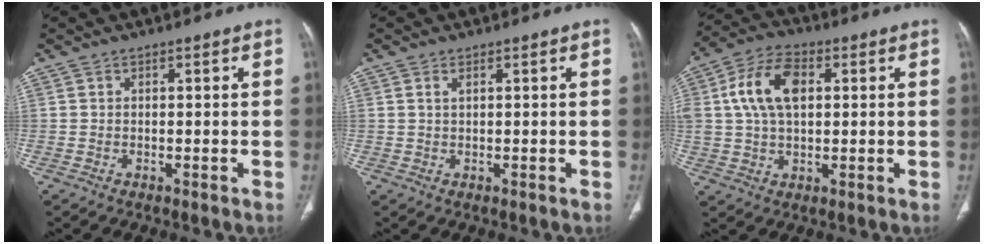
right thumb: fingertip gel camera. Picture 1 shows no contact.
{"total": 1.1, "force": [0.6, 0.5, 0.8], "torque": [-0.019, 0.003, 0.014]}
{"total": 11.9, "force": [2.5, 7.2, 9.1], "torque": [-0.170, 0.015, 0.042]}